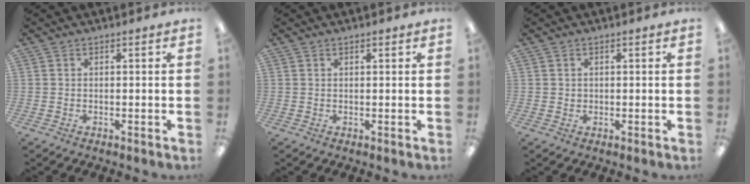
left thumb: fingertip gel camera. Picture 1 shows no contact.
{"total": 0.7, "force": [0.5, 0.2, 0.4], "torque": [-0.009, 0.002, 0.009]}
{"total": 0.8, "force": [0.3, 0.8, 0.1], "torque": [-0.003, 0.004, 0.006]}